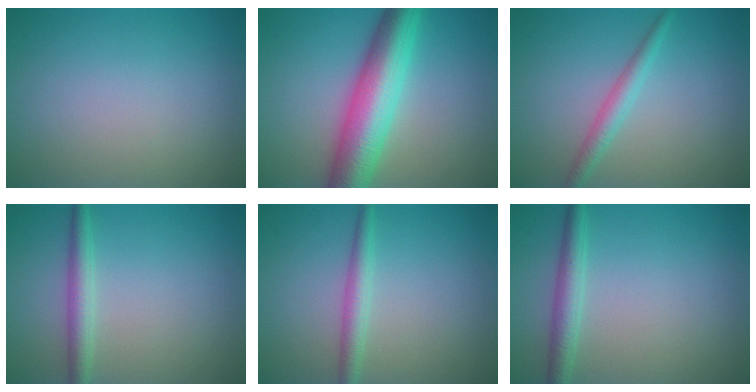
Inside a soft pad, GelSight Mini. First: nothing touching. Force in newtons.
{"total": 8.8, "press": 8.8, "slide": 0.1}
{"total": 2.0, "press": 2.0, "slide": 0.0}
{"total": 2.4, "press": 2.4, "slide": 0.0}
{"total": 2.2, "press": 2.2, "slide": 0.0}
{"total": 2.6, "press": 2.6, "slide": 0.1}